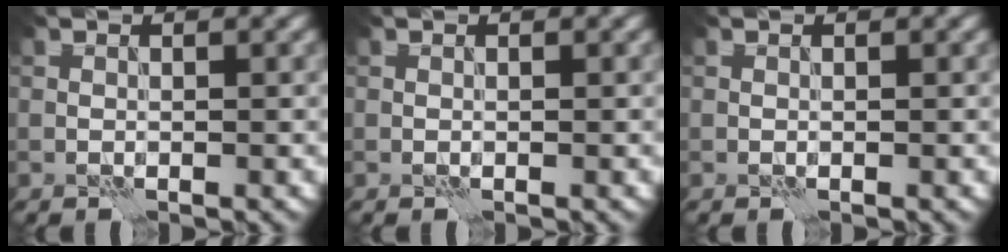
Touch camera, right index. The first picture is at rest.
{"total": 0.0}
{"total": 0.0}